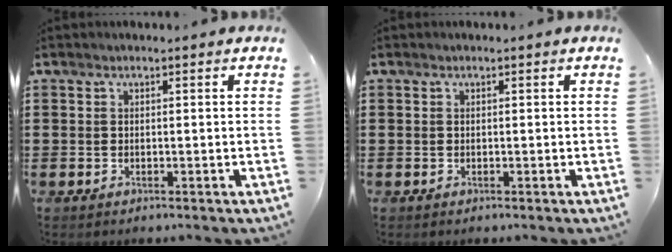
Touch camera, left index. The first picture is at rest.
{"total": 0.0}